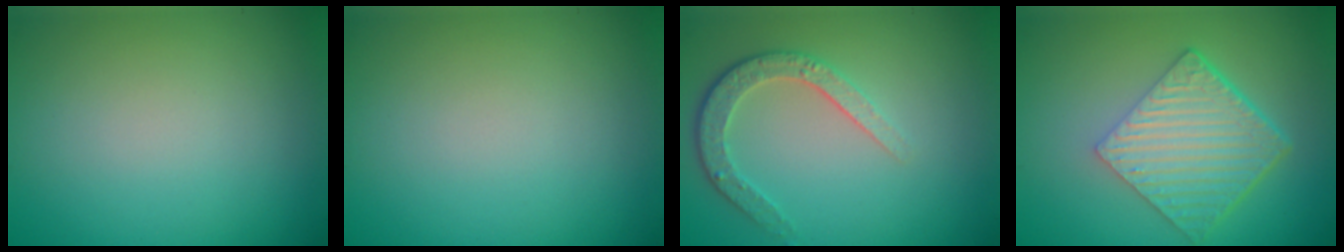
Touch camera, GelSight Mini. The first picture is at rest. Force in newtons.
{"total": 0.0}
{"total": 3.4, "press": 2.7, "slide": 2.0}
{"total": 6.3, "press": 4.3, "slide": 4.6}